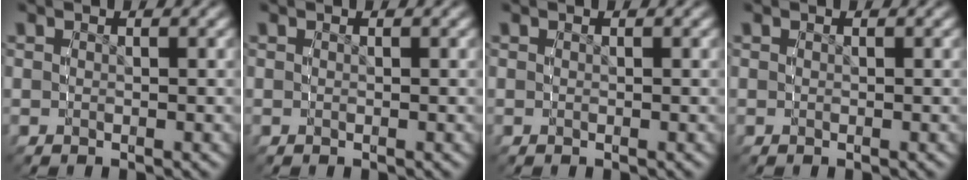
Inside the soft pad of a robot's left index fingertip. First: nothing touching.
{"total": 0.0}
{"total": 0.0}
{"total": 0.0}